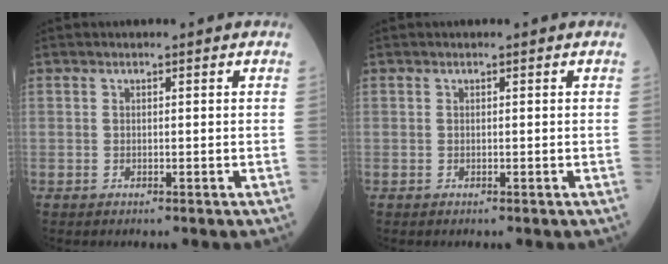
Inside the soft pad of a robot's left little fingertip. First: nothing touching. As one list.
[{"total": 0.0}]